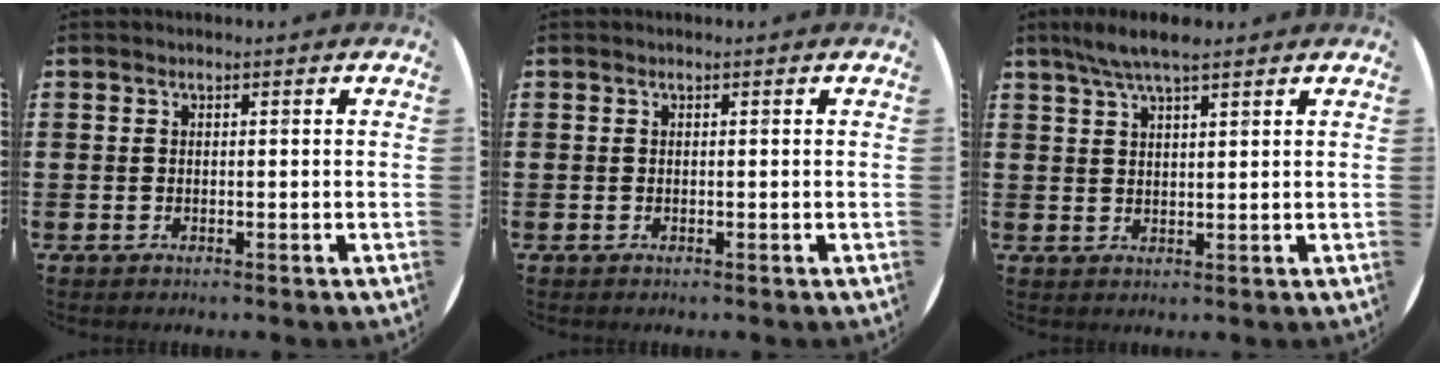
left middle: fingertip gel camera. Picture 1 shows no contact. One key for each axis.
{"total": 0.0}
{"total": 4.8, "fx": 3.8, "fy": 0.8, "fz": 2.8, "tx": -0.061, "ty": 0.001, "tz": 0.068}